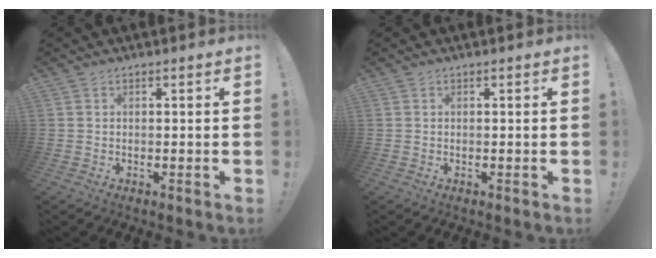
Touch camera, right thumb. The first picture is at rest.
{"total": 0.0}